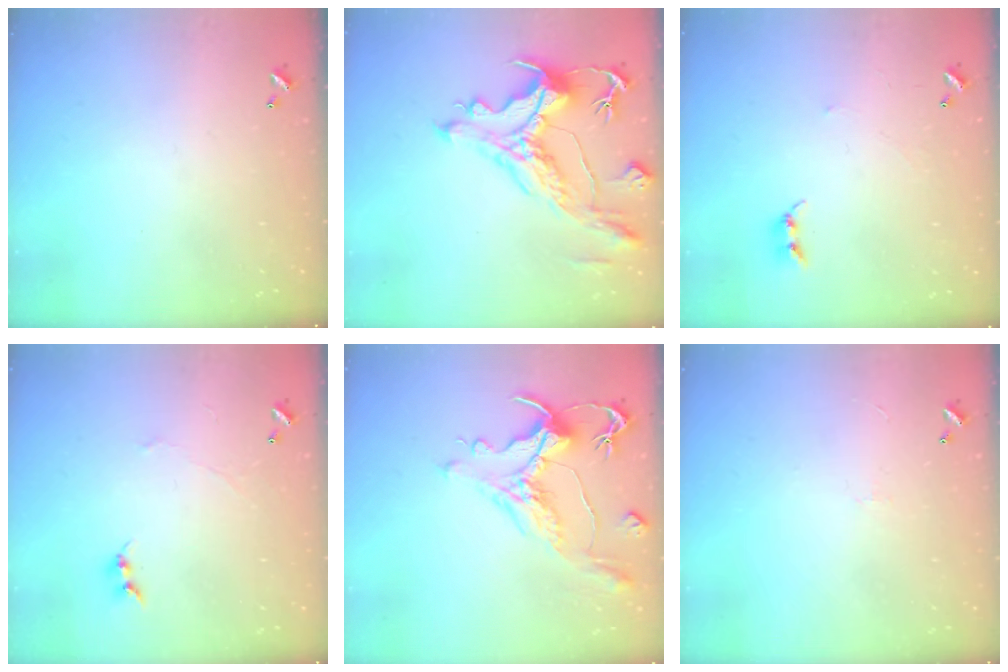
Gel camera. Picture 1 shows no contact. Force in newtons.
{"total": 5.0, "press": 4.7, "slide": 1.8}
{"total": 2.4, "press": 2.4, "slide": 0.2}
{"total": 1.5, "press": 1.4, "slide": 0.5}
{"total": 1.7, "press": 0.9, "slide": 1.4}
{"total": 0.7, "press": 0.3, "slide": 0.7}